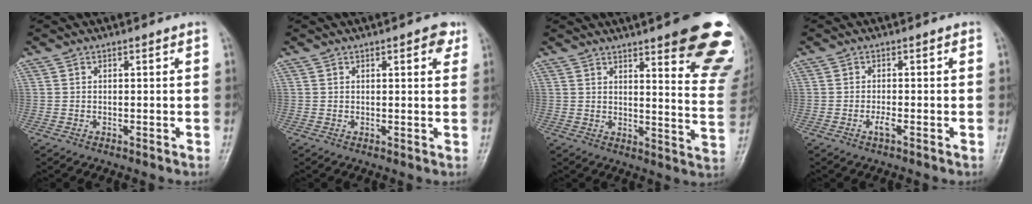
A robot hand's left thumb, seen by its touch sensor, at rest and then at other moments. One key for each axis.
{"total": 3.3, "fx": 1.7, "fy": 1.2, "fz": 2.5, "tx": -0.023, "ty": -0.004, "tz": 0.017}
{"total": 21.9, "fx": 14.0, "fy": 4.5, "fz": 16.2, "tx": -0.166, "ty": -0.065, "tz": 0.164}
{"total": 1.5, "fx": -0.6, "fy": 0.3, "fz": 1.3, "tx": -0.023, "ty": 0.004, "tz": -0.011}